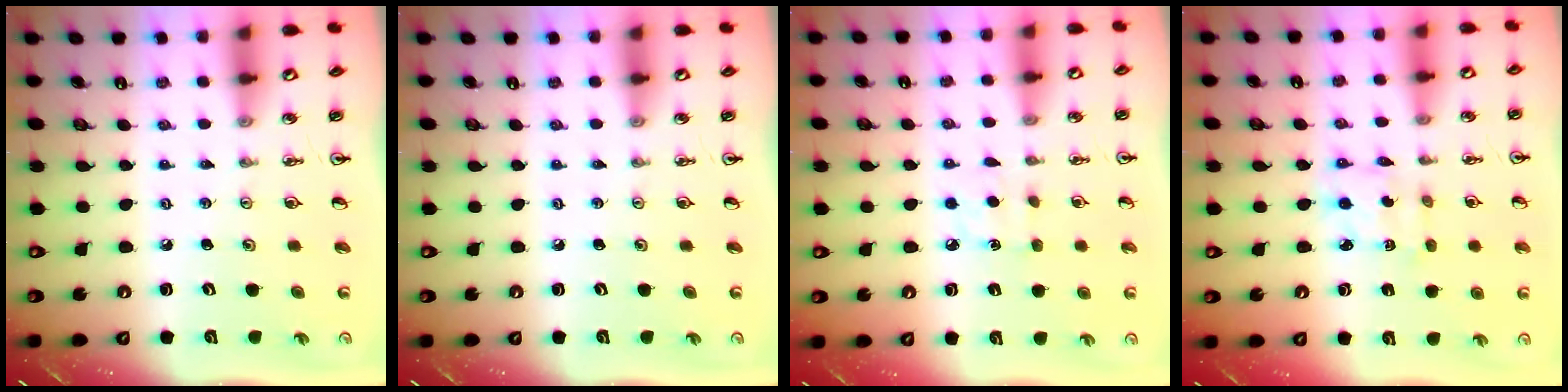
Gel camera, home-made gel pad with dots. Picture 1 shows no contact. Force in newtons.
{"total": 0.0}
{"total": 5.8, "press": 5.8, "slide": 0.7}
{"total": 2.3, "press": 2.3, "slide": 0.3}